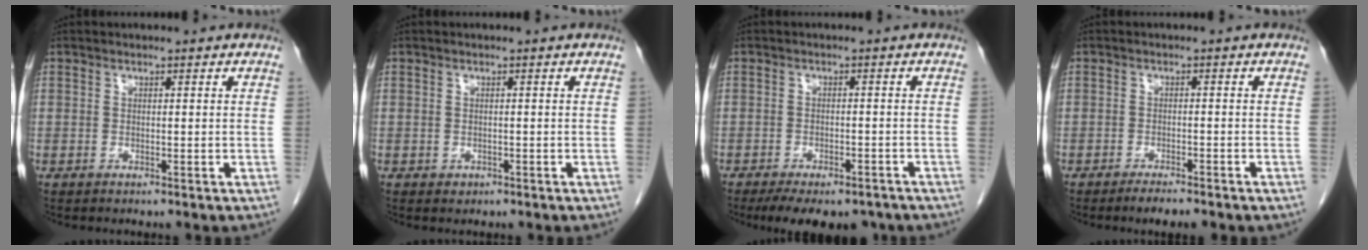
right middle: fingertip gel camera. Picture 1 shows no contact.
{"total": 0.8, "force": [-0.4, 0.6, 0.2], "torque": [-0.005, 0.001, -0.002]}
{"total": 10.0, "force": [-8.4, 1.5, 5.2], "torque": [-0.068, -0.013, -0.116]}
{"total": 2.7, "force": [-2.3, 0.2, 1.6], "torque": [-0.030, -0.005, -0.036]}